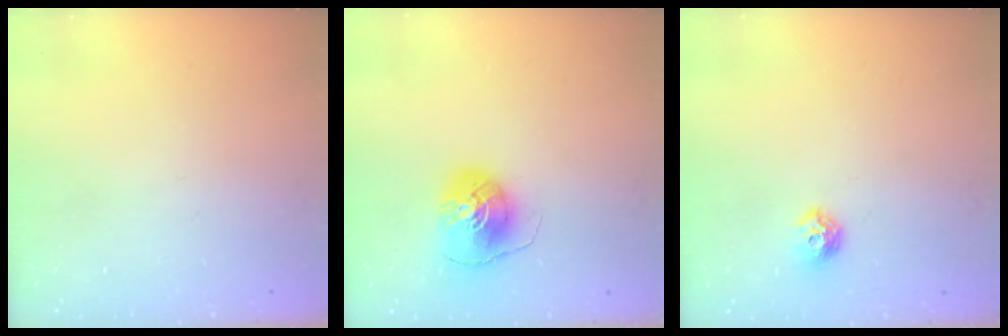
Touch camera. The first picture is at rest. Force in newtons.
{"total": 8.2, "press": 8.1, "slide": 0.8}
{"total": 7.5, "press": 7.4, "slide": 1.0}